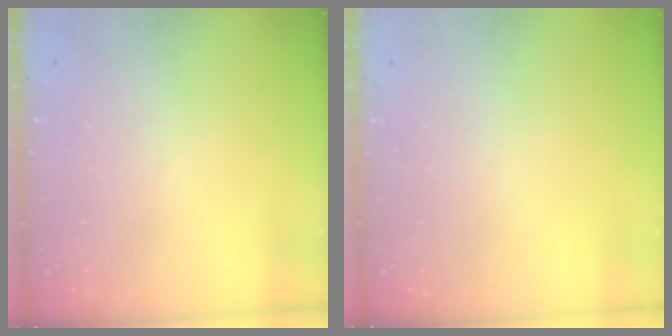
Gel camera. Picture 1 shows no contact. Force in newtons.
{"total": 0.0}